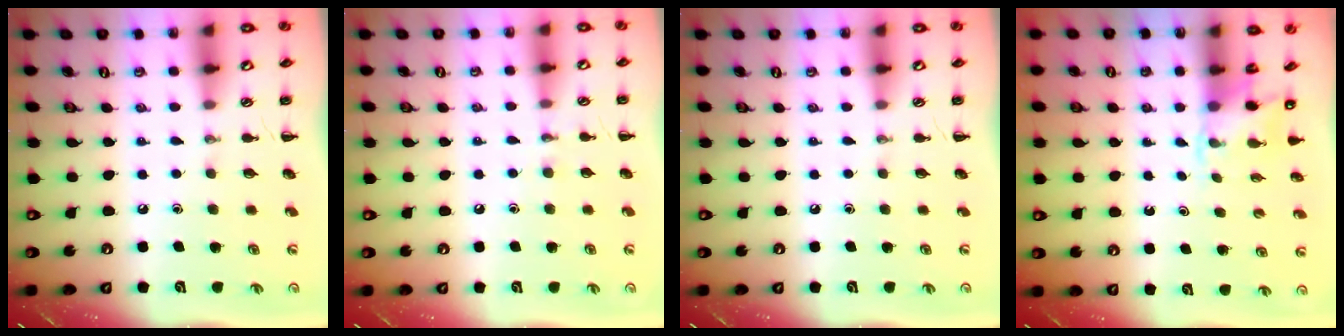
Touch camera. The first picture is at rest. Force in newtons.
{"total": 5.0, "press": 4.8, "slide": 1.4}
{"total": 0.0}
{"total": 2.5, "press": 2.3, "slide": 1.0}